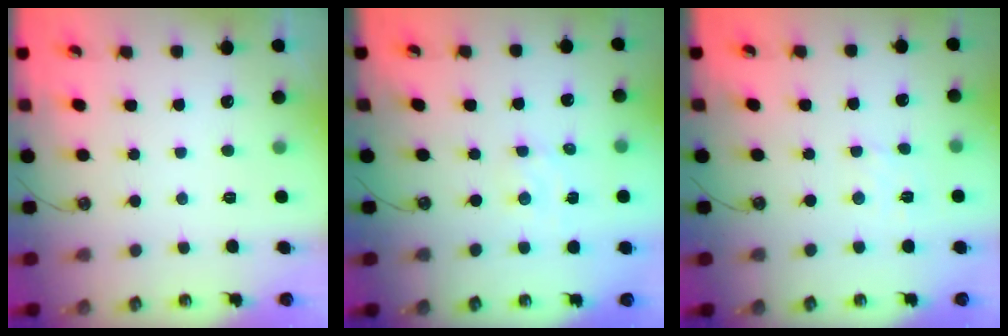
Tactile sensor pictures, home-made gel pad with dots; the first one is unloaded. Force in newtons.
{"total": 2.6, "press": 2.6, "slide": 0.3}
{"total": 2.5, "press": 2.5, "slide": 0.4}